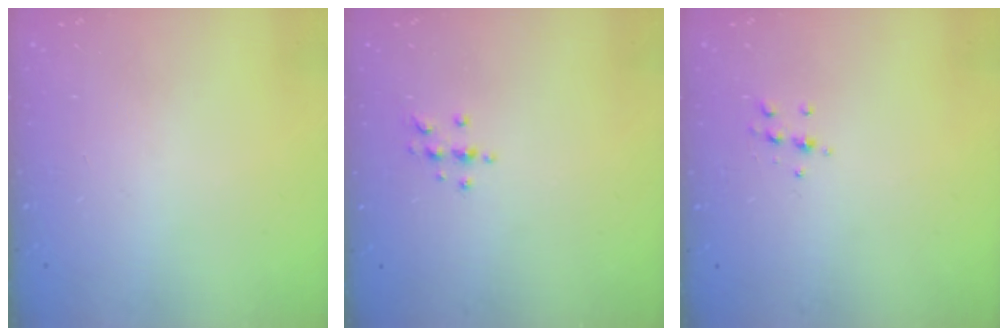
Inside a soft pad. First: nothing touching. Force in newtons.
{"total": 4.7, "press": 4.7, "slide": 0.6}
{"total": 5.8, "press": 5.8, "slide": 0.6}